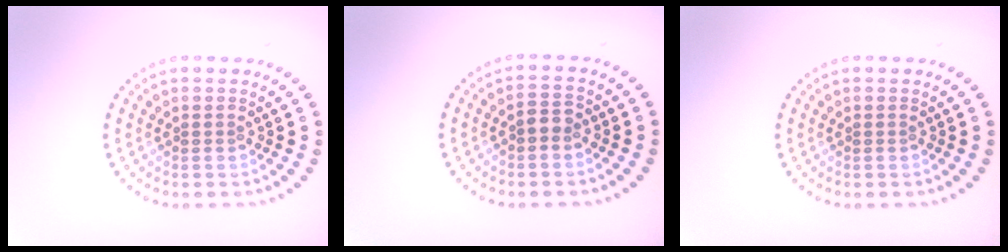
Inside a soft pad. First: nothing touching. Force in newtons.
{"total": 1.4, "press": 1.4, "slide": 0.4}
{"total": 0.0}